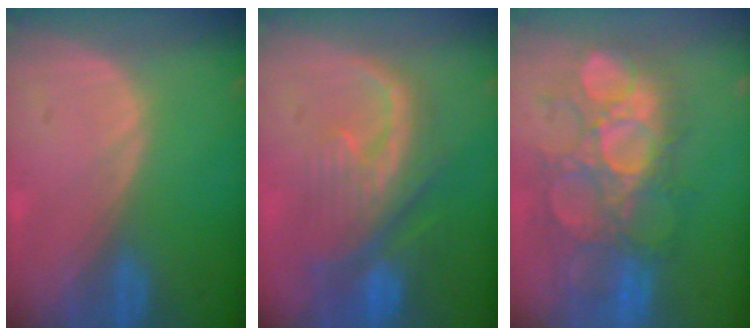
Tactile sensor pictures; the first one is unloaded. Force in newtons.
{"total": 9.9, "press": 9.0, "slide": 4.1}
{"total": 11.2, "press": 10.8, "slide": 3.1}